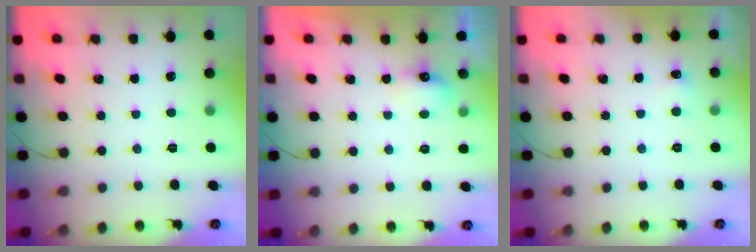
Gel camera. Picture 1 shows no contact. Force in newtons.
{"total": 4.3, "press": 4.2, "slide": 1.2}
{"total": 3.7, "press": 3.5, "slide": 0.9}